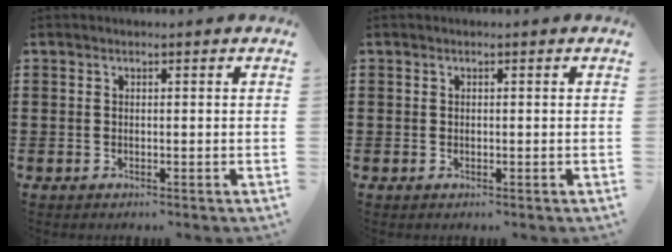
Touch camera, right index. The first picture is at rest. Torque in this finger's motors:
{"motor_torque": [-0.14, 0.73, 0.02, -0.01]}